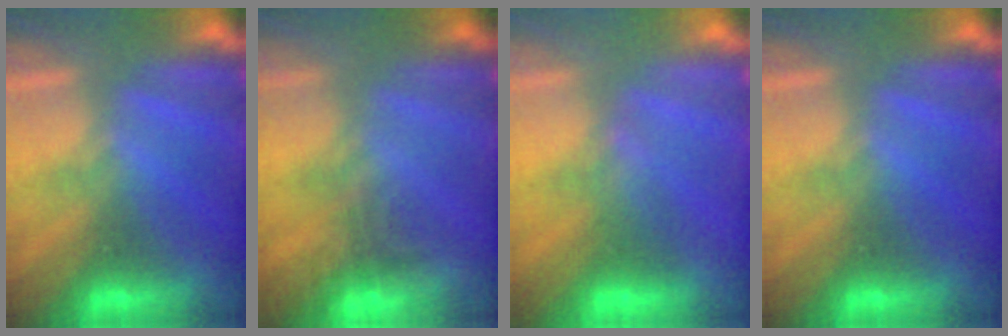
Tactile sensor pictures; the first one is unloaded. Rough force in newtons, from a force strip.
{"total": 5.0}
{"total": 1.6}
{"total": 0.0}